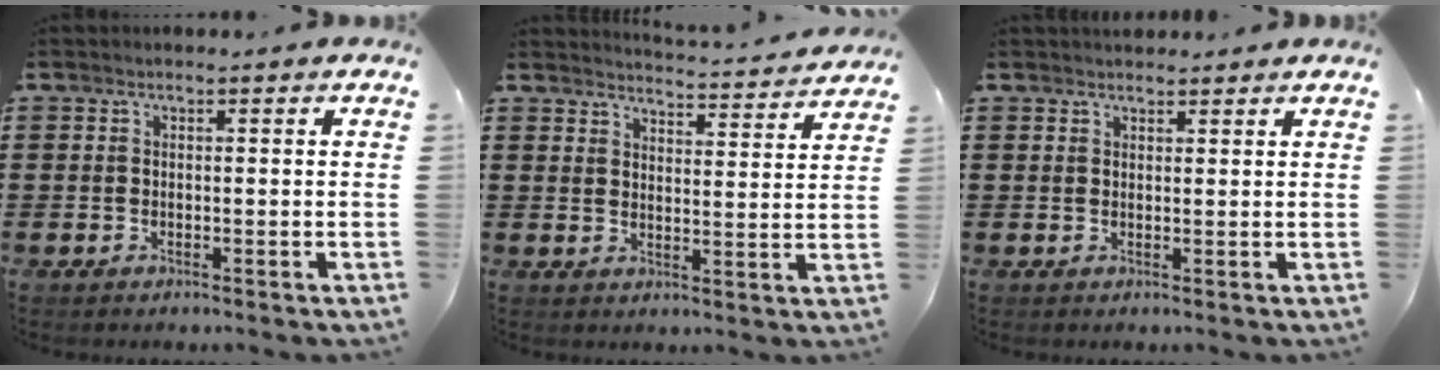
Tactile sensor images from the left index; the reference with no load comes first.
{"total": 3.7, "force": [3.7, -0.4, 0.0], "torque": [-0.011, -0.031, 0.059]}
{"total": 1.5, "force": [1.4, 0.3, 0.0], "torque": [-0.003, 0.003, 0.028]}